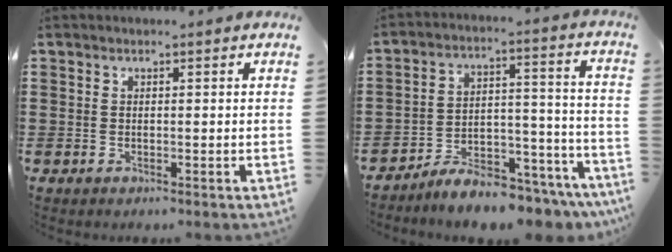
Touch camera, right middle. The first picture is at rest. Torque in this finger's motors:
{"motor_torque": [1.45, -0.69, 0.71, 0.20]}